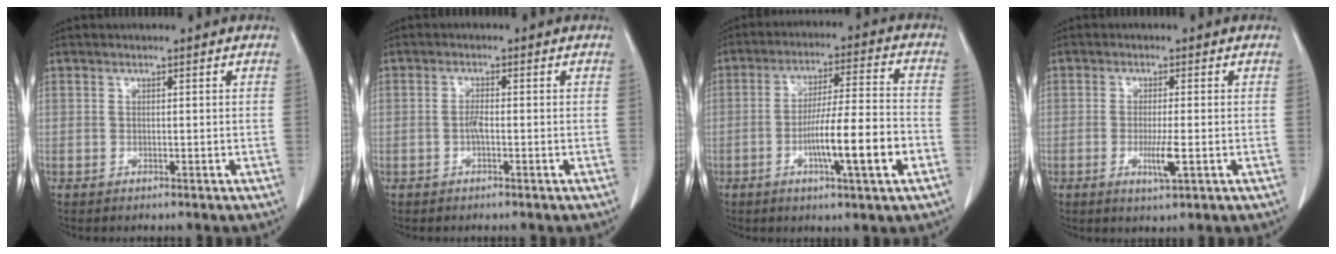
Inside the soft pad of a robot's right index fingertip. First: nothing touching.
{"total": 1.6, "force": [-0.4, 0.3, 1.5], "torque": [-0.031, 0.001, -0.009]}
{"total": 12.2, "force": [-4.1, 0.4, 11.5], "torque": [-0.193, -0.001, -0.068]}
{"total": 3.9, "force": [-1.1, 0.2, 3.7], "torque": [-0.071, -0.009, -0.018]}